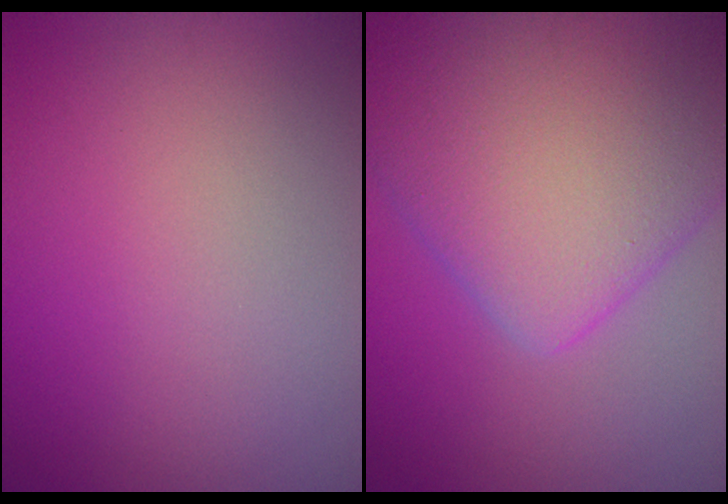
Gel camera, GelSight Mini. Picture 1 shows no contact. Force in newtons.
{"total": 11.1, "press": 11.1, "slide": 0.5}